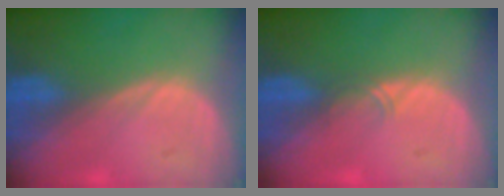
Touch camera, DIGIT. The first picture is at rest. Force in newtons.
{"total": 1.1, "press": 1.0, "slide": 0.6}